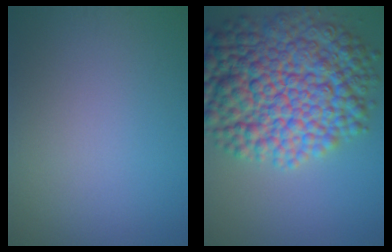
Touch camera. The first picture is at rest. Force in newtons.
{"total": 14.0, "press": 14.0, "slide": 0.2}